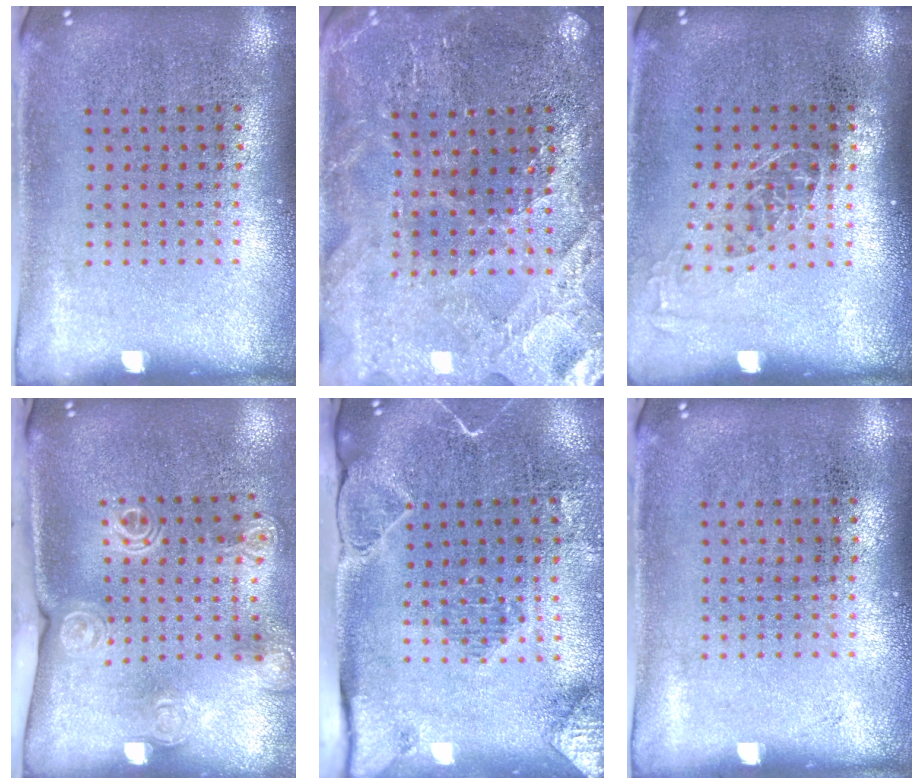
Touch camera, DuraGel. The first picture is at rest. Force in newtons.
{"total": 2.7, "press": 2.7, "slide": 0.4}
{"total": 1.0, "press": 0.9, "slide": 0.5}
{"total": 2.0, "press": 1.5, "slide": 1.3}
{"total": 2.1, "press": 2.1, "slide": 0.5}
{"total": 0.0}